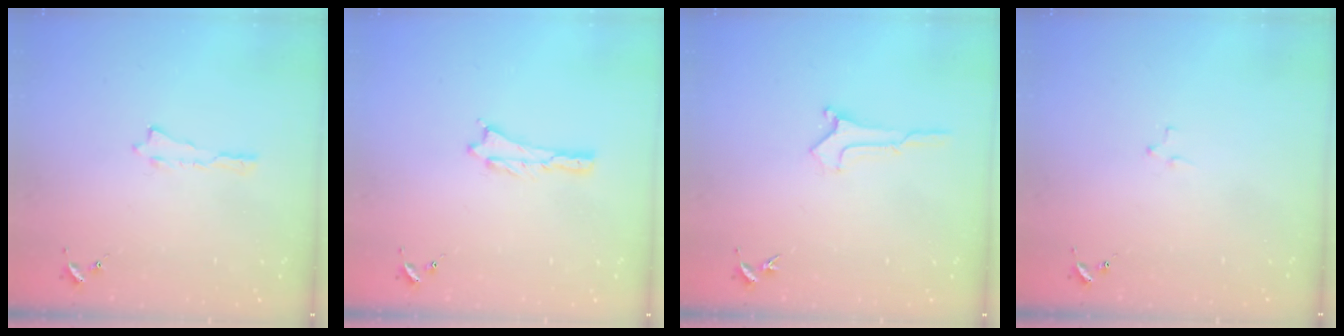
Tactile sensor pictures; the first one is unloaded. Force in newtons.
{"total": 0.0}
{"total": 0.0}
{"total": 2.1, "press": 2.1, "slide": 0.2}